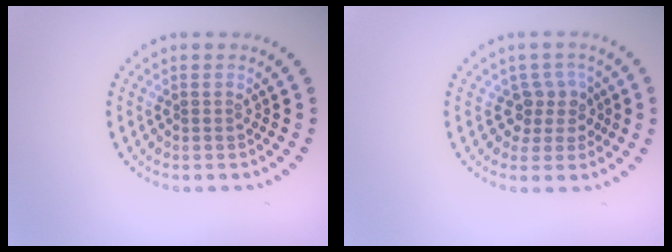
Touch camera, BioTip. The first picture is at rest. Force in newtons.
{"total": 2.6, "press": 2.1, "slide": 1.6}